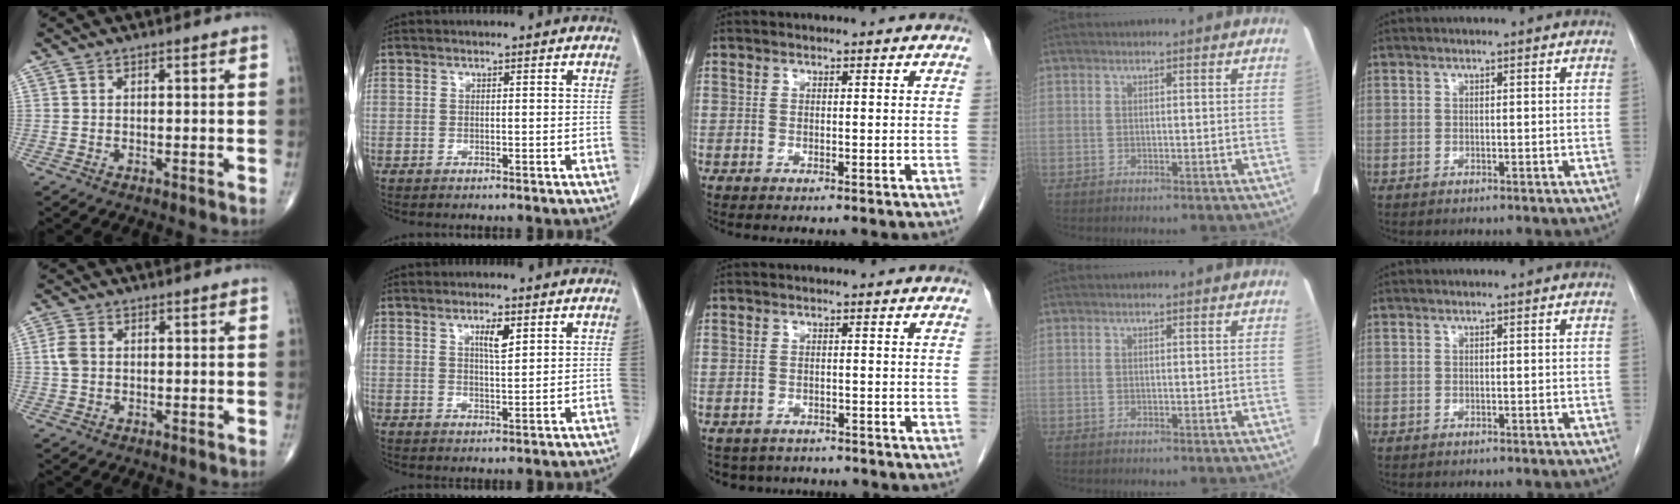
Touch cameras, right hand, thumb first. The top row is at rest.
{"thumb": {"total": 3.0, "force": [0.3, 2.2, 2.0], "torque": [-0.049, 0.005, 0.002]}, "index": {"total": 3.5, "force": [1.7, 0.7, 2.9], "torque": [-0.052, -0.001, 0.029]}, "middle": {"total": 5.5, "force": [-4.8, 2.6, 0.4], "torque": [0.000, 0.000, -0.063]}}